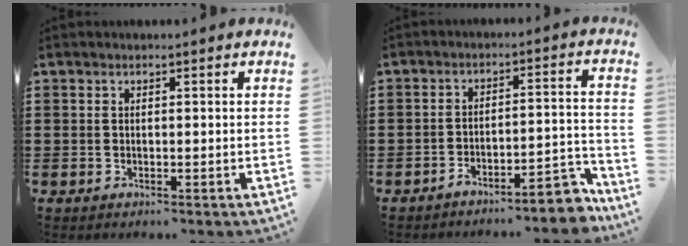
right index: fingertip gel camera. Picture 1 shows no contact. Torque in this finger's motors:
{"motor_torque": [0.90, -0.83, 0.33, 0.09]}